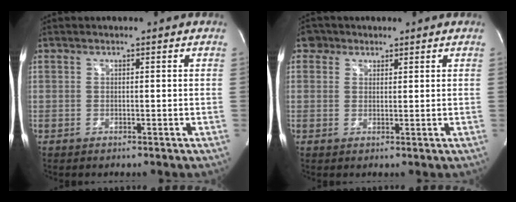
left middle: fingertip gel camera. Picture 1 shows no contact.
{"total": 2.7, "force": [1.6, 2.2, 0.3], "torque": [0.002, 0.009, 0.022]}